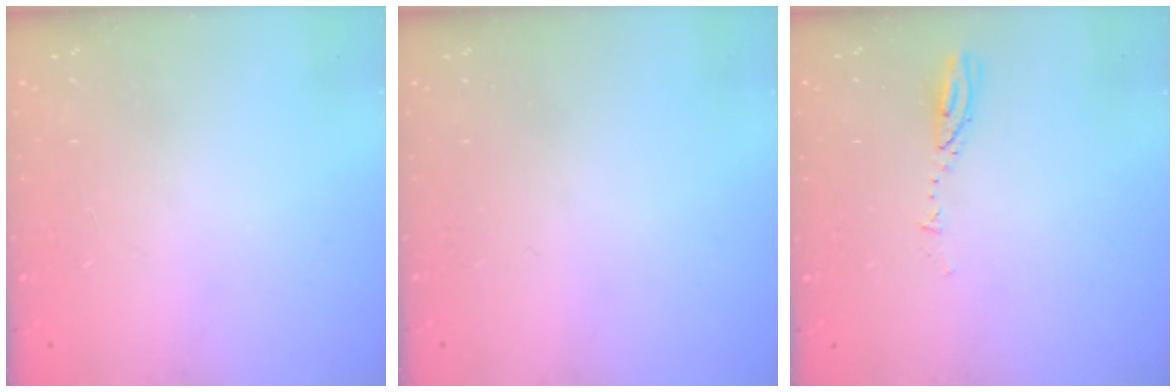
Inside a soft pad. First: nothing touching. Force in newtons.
{"total": 0.0}
{"total": 3.2, "press": 3.2, "slide": 0.3}